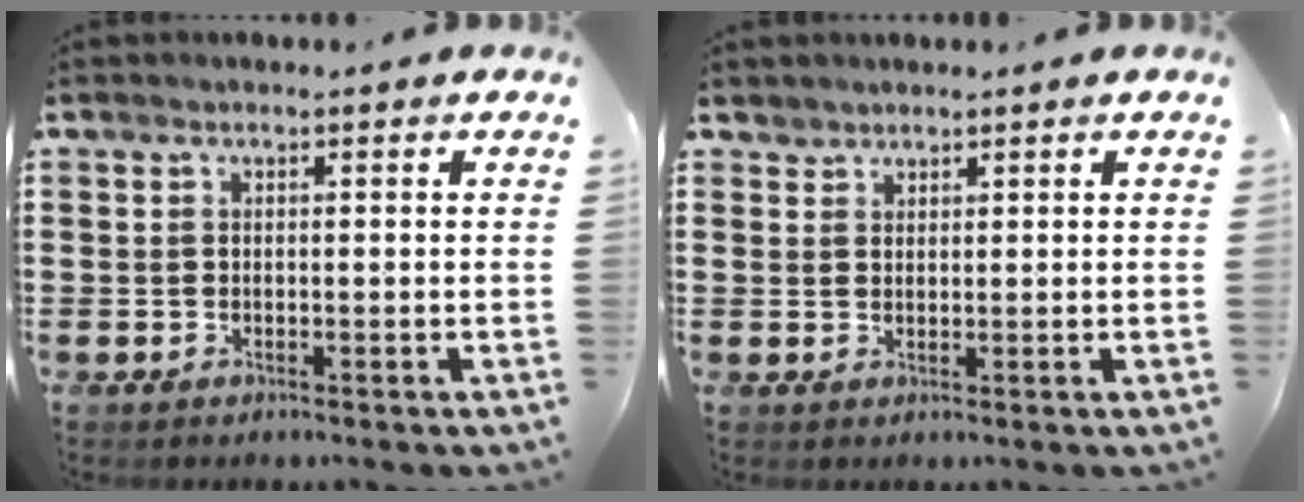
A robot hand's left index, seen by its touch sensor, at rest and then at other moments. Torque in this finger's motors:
{"motor_torque": [2.14, 0.00, -0.04, 0.00]}